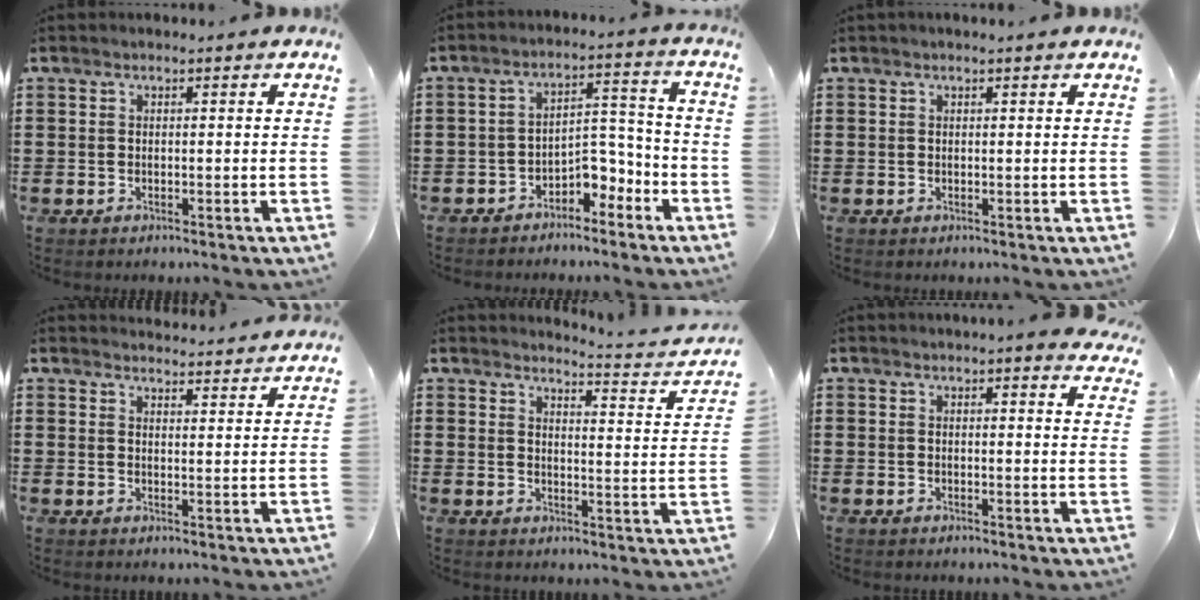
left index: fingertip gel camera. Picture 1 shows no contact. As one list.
[{"total": 5.2, "force": [-4.0, 2.3, 2.3], "torque": [-0.042, 0.014, -0.077]}, {"total": 0.5, "force": [0.4, -0.1, 0.4], "torque": [-0.006, -0.001, 0.007]}, {"total": 3.5, "force": [3.5, -0.2, 0.0], "torque": [-0.003, -0.023, 0.062]}, {"total": 3.0, "force": [2.8, -0.3, 0.9], "torque": [-0.019, -0.034, 0.039]}, {"total": 2.4, "force": [2.3, -0.2, 0.7], "torque": [-0.011, -0.009, 0.042]}]